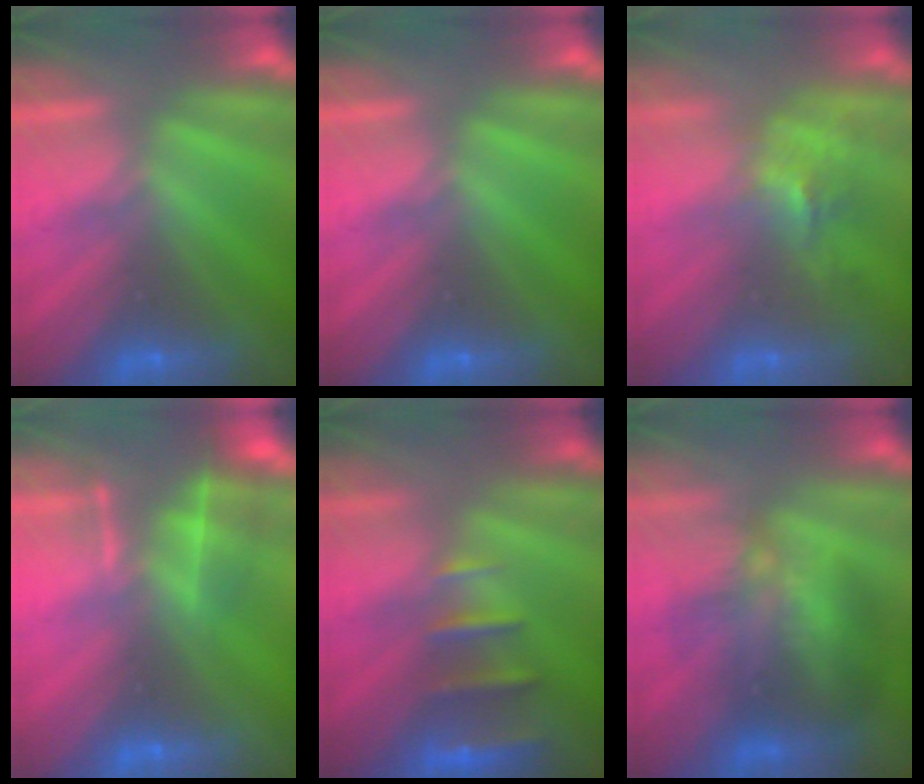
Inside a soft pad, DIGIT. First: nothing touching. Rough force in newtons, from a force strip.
{"total": 0.0}
{"total": 2.5}
{"total": 4.6}
{"total": 2.4}
{"total": 3.6}